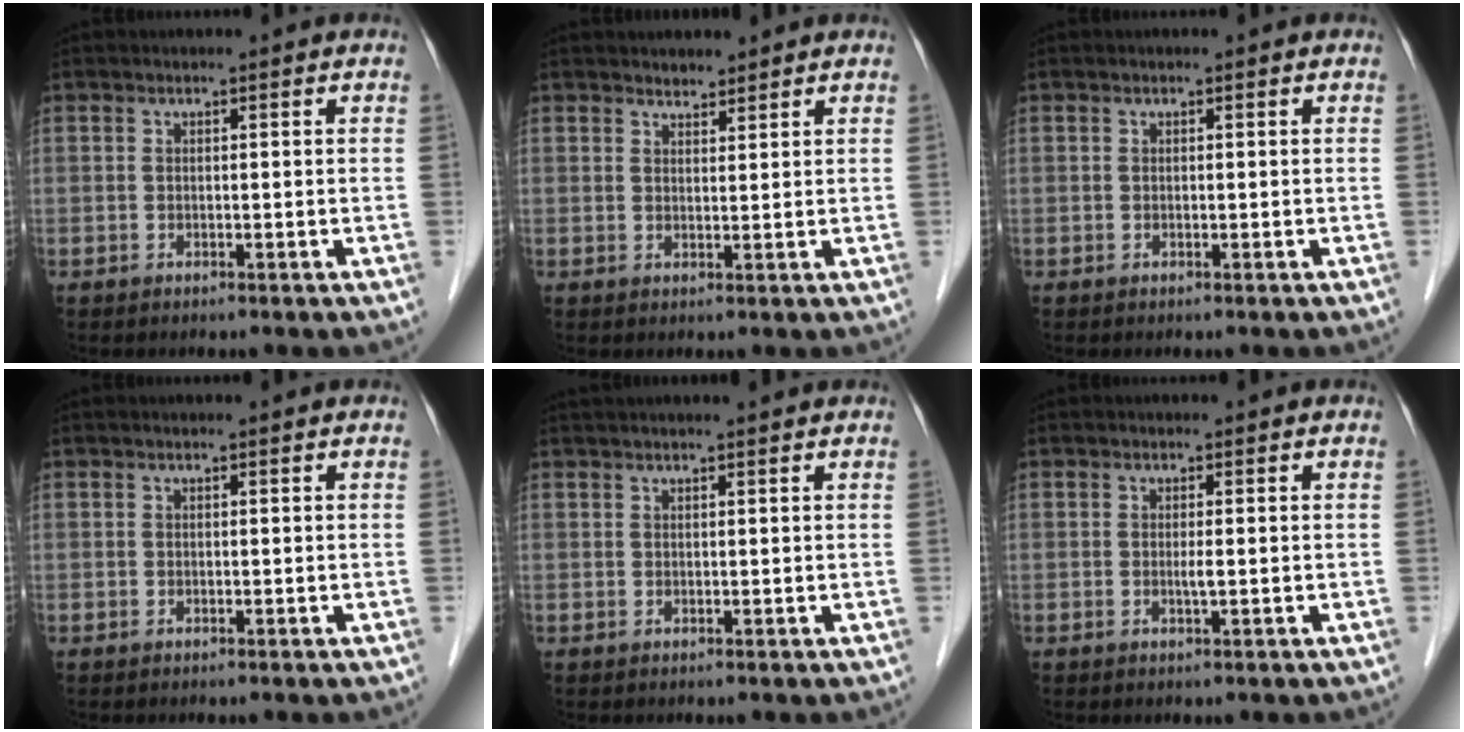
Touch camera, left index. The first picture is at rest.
{"total": 1.9, "force": [1.8, 0.6, 0.4], "torque": [-0.010, 0.006, 0.032]}
{"total": 0.0}
{"total": 0.0}
{"total": 5.8, "force": [5.2, 0.0, 2.5], "torque": [-0.033, 0.033, 0.070]}
{"total": 1.0, "force": [-0.1, -0.1, 1.0], "torque": [-0.023, -0.003, -0.002]}